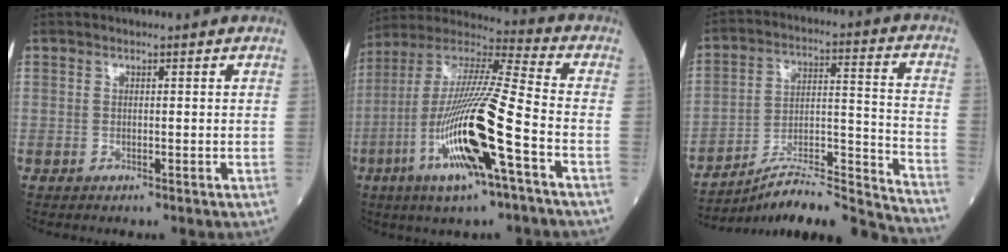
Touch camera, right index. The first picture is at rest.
{"total": 19.7, "force": [-6.7, 1.1, 18.5], "torque": [-0.391, -0.021, -0.130]}
{"total": 19.9, "force": [-18.8, -1.1, 6.2], "torque": [-0.083, 0.020, -0.293]}